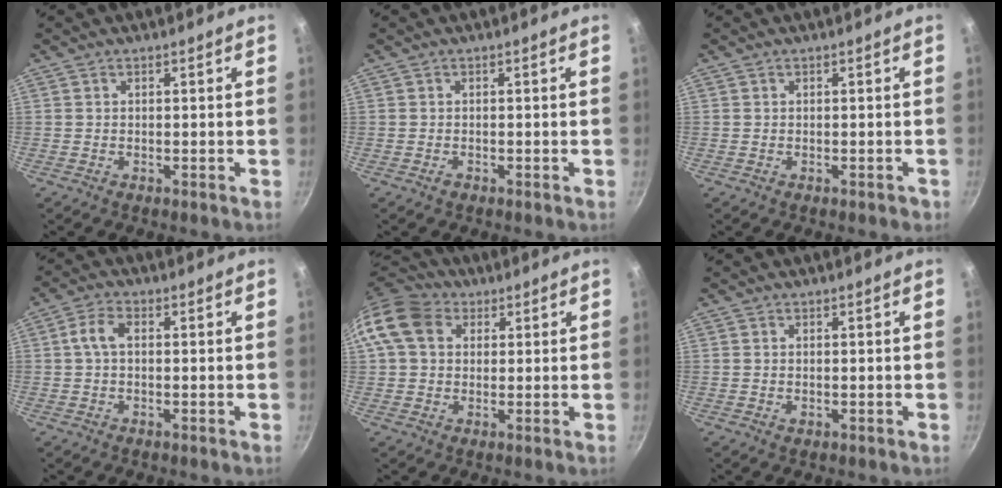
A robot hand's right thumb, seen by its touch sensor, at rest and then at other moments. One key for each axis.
{"total": 0.7, "fx": -0.5, "fy": 0.5, "fz": 0.3, "tx": -0.004, "ty": 0.001, "tz": -0.007}
{"total": 0.7, "fx": -0.3, "fy": 0.5, "fz": 0.4, "tx": 0.004, "ty": 0.007, "tz": -0.001}
{"total": 4.1, "fx": 0.5, "fy": 2.1, "fz": 3.5, "tx": -0.078, "ty": 0.014, "tz": 0.003}
{"total": 11.3, "fx": 3.1, "fy": 8.8, "fz": 6.3, "tx": -0.100, "ty": 0.015, "tz": 0.039}
{"total": 0.7, "fx": -0.1, "fy": 0.5, "fz": 0.5, "tx": -0.007, "ty": -0.001, "tz": -0.001}